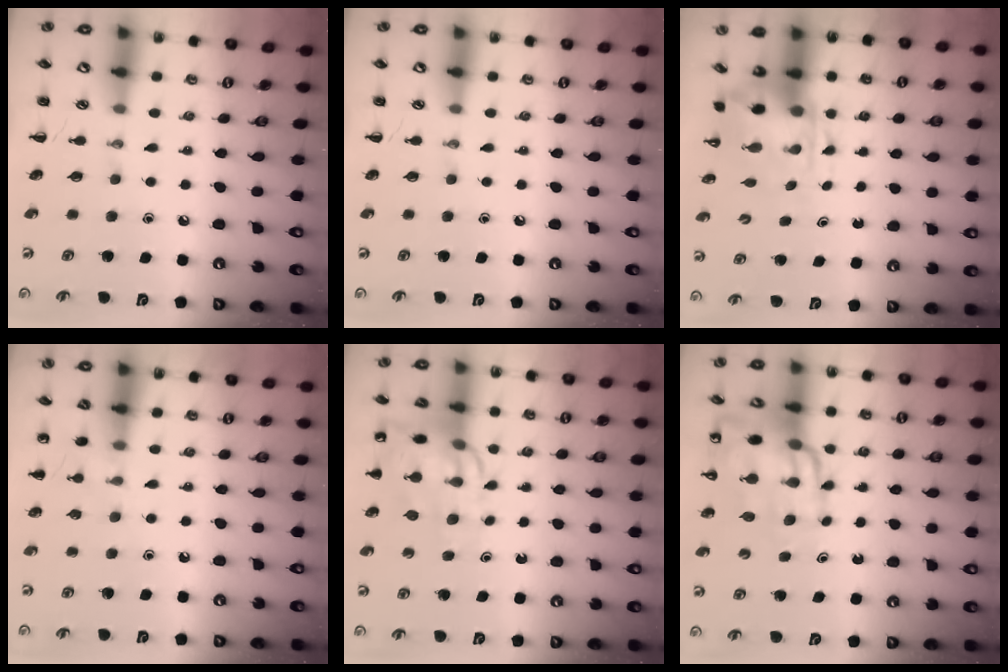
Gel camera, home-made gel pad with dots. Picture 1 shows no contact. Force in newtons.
{"total": 0.0}
{"total": 3.9, "press": 3.8, "slide": 0.9}
{"total": 5.8, "press": 5.6, "slide": 1.8}
{"total": 11.4, "press": 11.0, "slide": 3.1}
{"total": 15.3, "press": 14.7, "slide": 4.2}